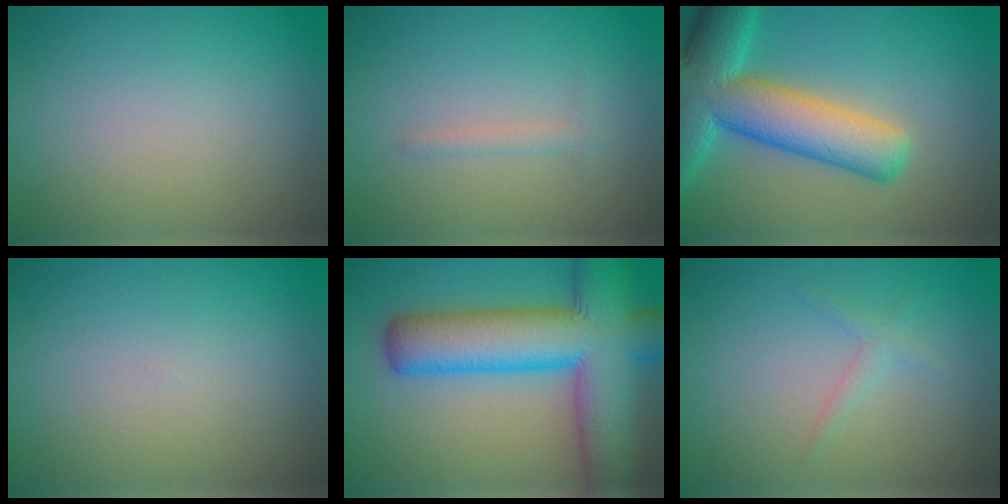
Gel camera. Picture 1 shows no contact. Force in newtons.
{"total": 0.9, "press": 0.9, "slide": 0.0}
{"total": 10.5, "press": 10.5, "slide": 0.8}
{"total": 0.0}
{"total": 12.8, "press": 12.8, "slide": 0.5}
{"total": 1.1, "press": 1.1, "slide": 0.0}